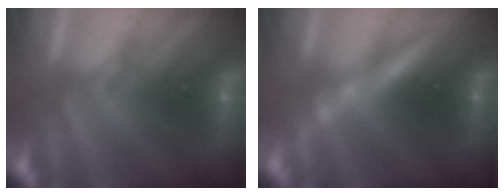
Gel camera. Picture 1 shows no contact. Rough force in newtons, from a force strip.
{"total": 4.7}